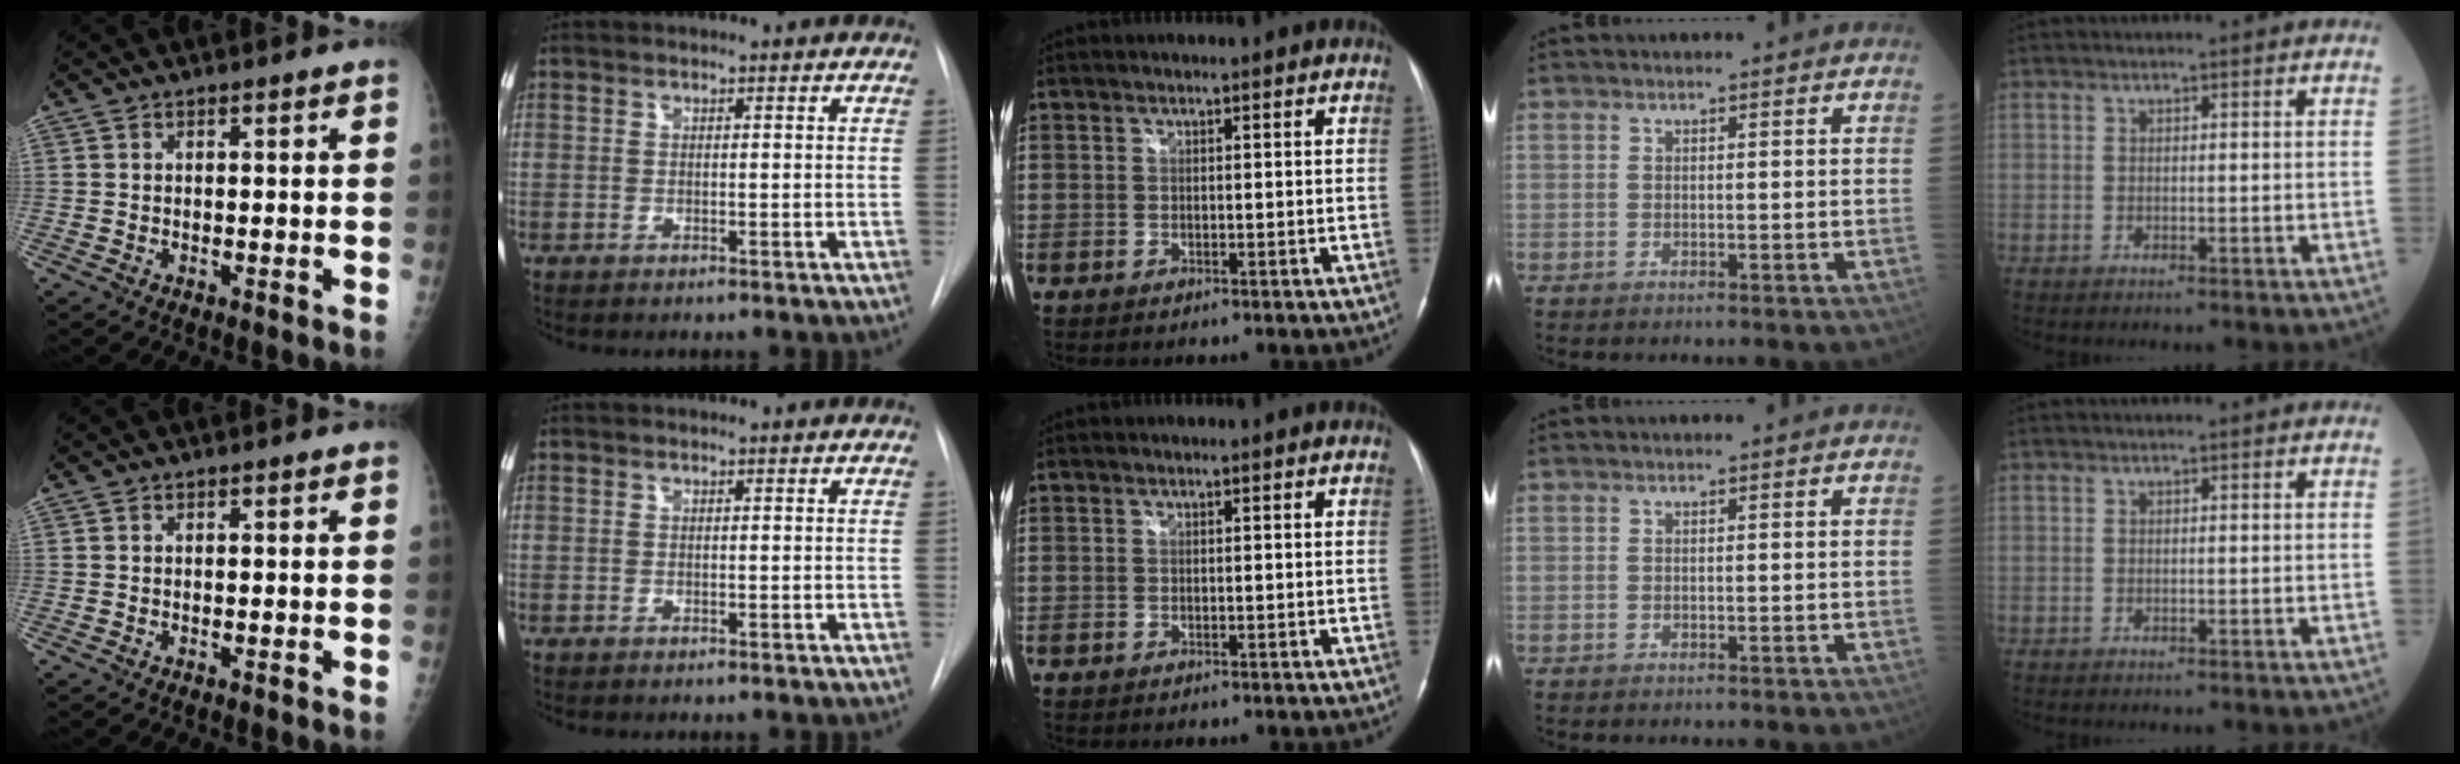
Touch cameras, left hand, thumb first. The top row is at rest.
{}